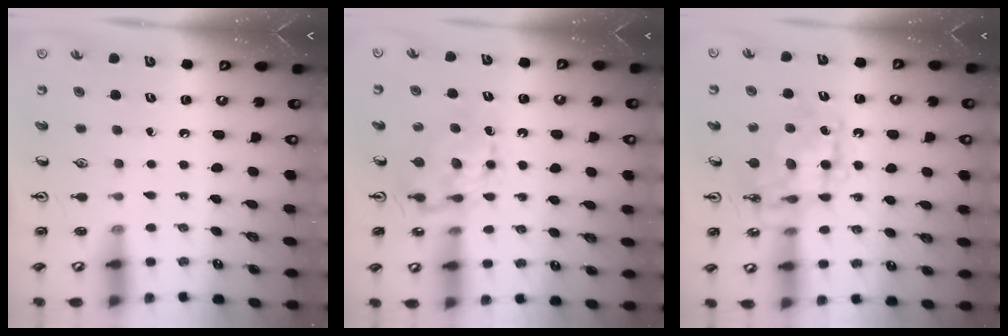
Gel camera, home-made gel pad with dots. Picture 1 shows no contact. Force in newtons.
{"total": 6.8, "press": 6.8, "slide": 0.3}
{"total": 9.6, "press": 9.6, "slide": 0.5}